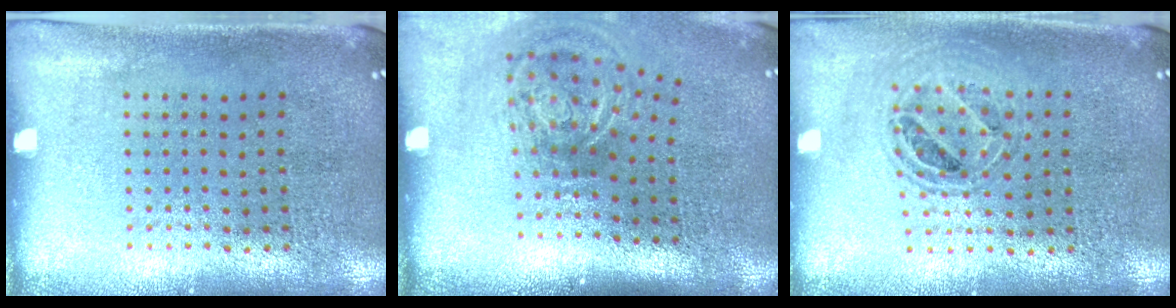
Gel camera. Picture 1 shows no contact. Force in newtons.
{"total": 2.1, "press": 1.2, "slide": 1.7}
{"total": 0.8, "press": 0.7, "slide": 0.2}